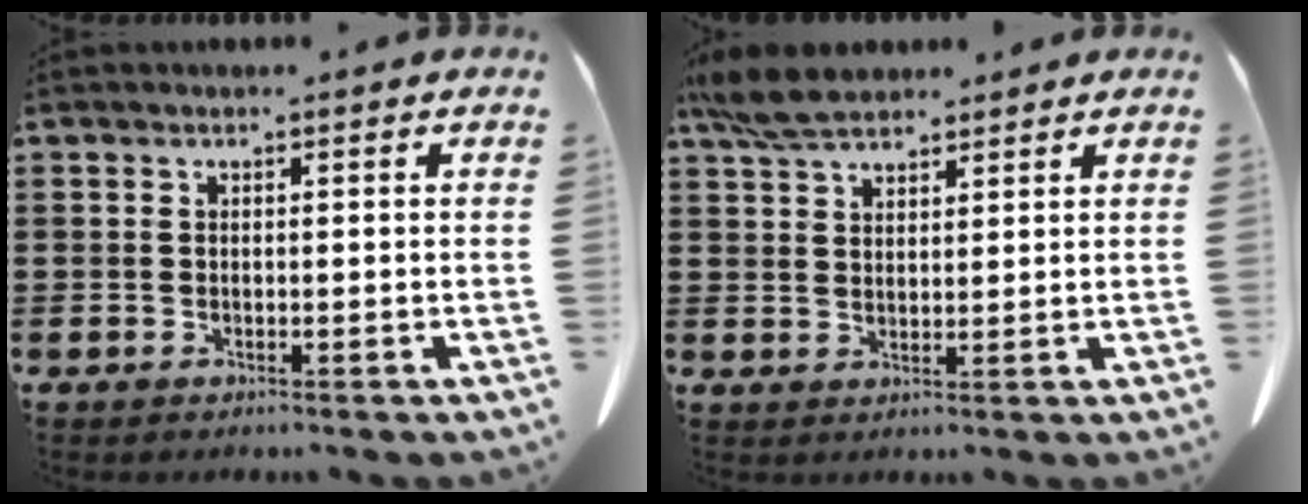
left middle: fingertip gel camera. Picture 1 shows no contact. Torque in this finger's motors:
{"motor_torque": [0.72, 0.04, 0.27, 0.08]}